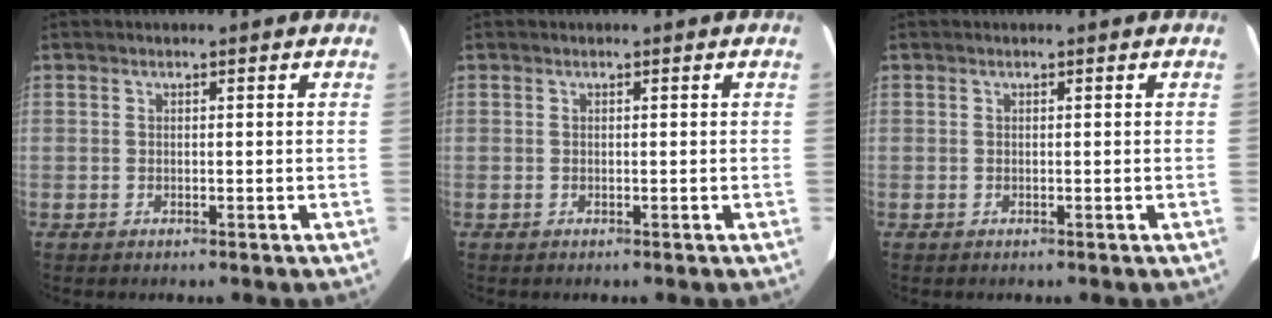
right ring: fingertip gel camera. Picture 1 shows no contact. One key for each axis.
{"total": 0.0}
{"total": 0.0}